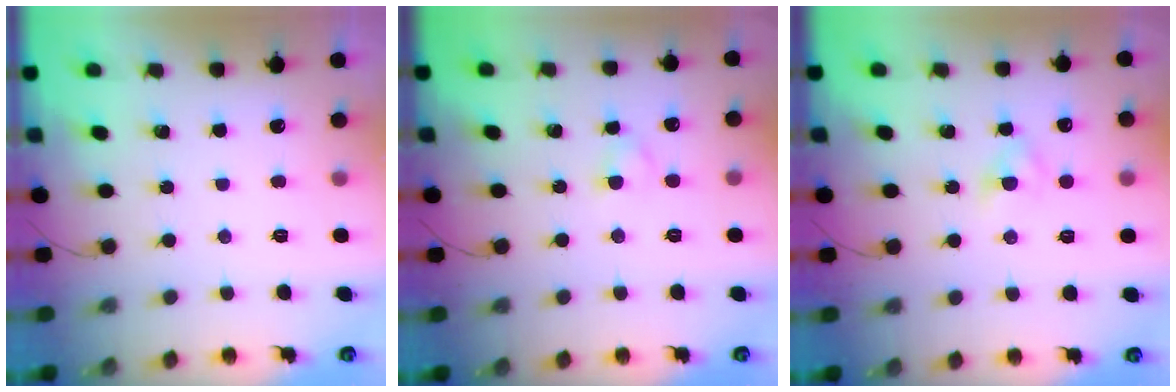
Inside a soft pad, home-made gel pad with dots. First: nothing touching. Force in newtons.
{"total": 2.8, "press": 2.6, "slide": 1.1}
{"total": 2.6, "press": 2.4, "slide": 1.1}